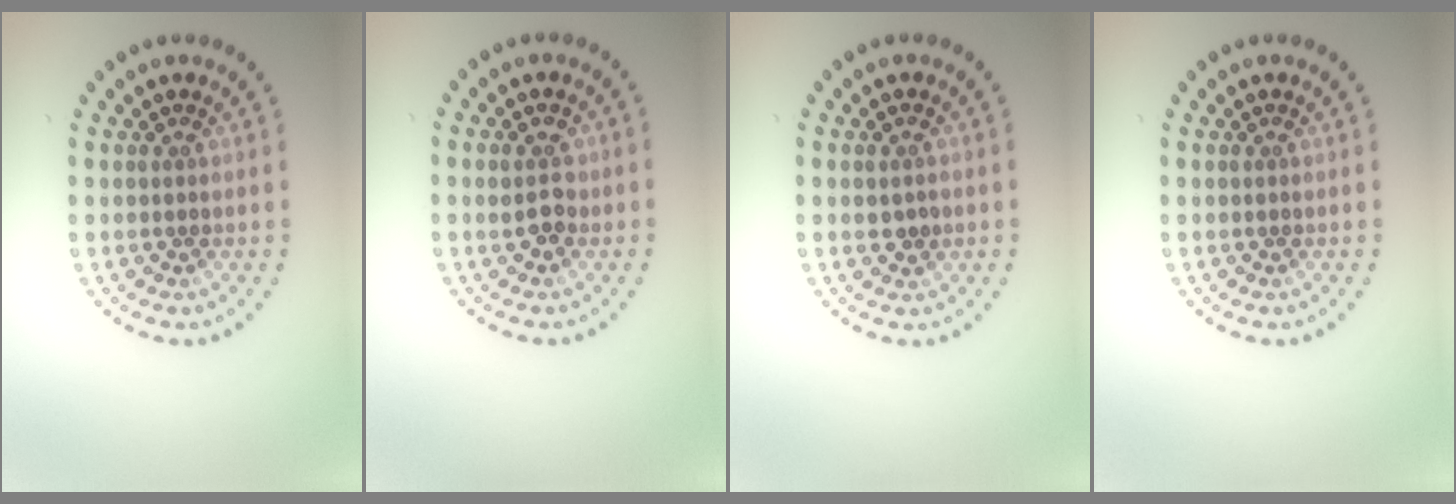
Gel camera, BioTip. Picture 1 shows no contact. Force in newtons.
{"total": 2.0, "press": 2.0, "slide": 0.2}
{"total": 1.5, "press": 1.5, "slide": 0.1}
{"total": 0.0}